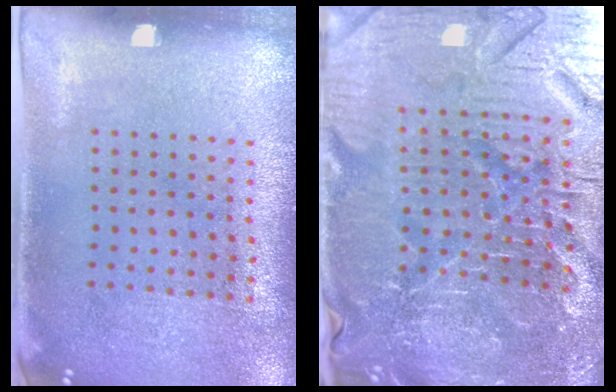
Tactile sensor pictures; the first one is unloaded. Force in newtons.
{"total": 5.6, "press": 5.3, "slide": 1.7}